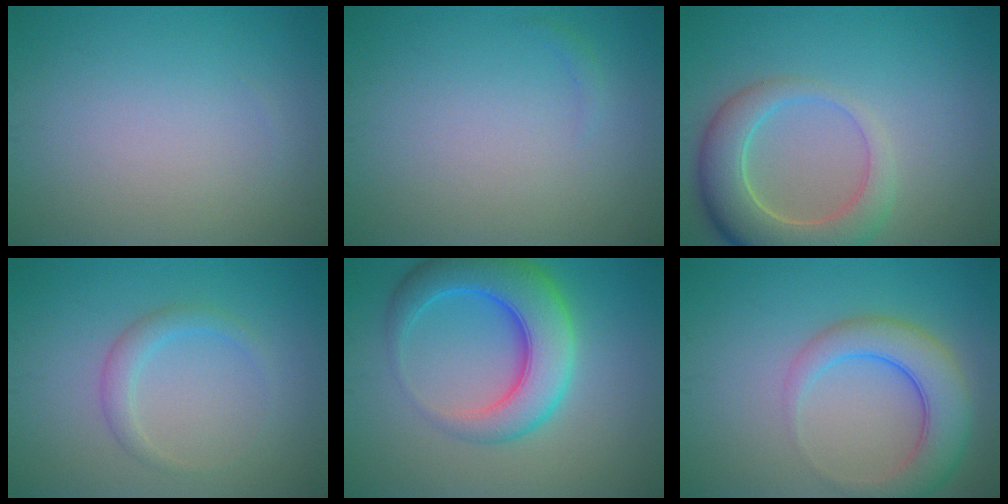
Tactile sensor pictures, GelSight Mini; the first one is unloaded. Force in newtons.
{"total": 0.6, "press": 0.5, "slide": 0.1}
{"total": 6.5, "press": 6.4, "slide": 0.7}
{"total": 2.0, "press": 2.0, "slide": 0.0}
{"total": 8.0, "press": 8.0, "slide": 0.3}
{"total": 5.7, "press": 5.7, "slide": 0.3}